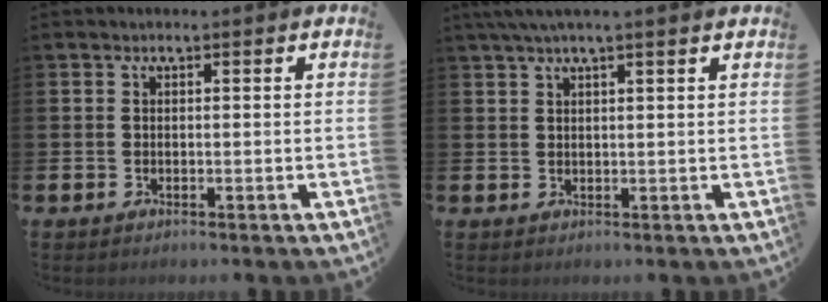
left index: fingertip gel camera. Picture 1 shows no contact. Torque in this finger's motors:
{"motor_torque": [1.14, -0.99, 0.66, 0.21]}